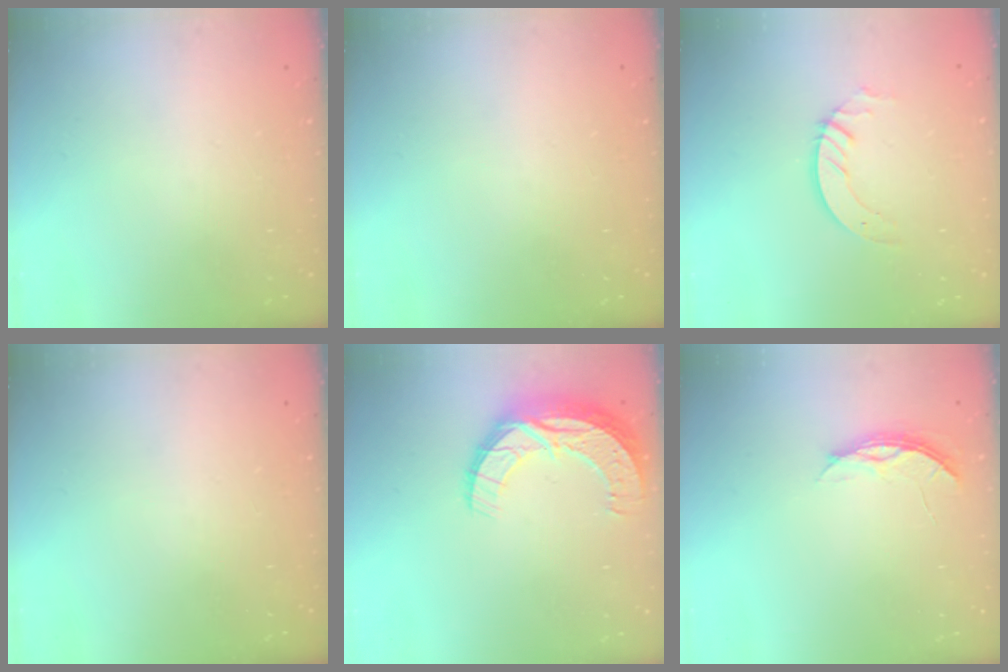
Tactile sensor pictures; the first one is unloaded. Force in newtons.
{"total": 0.0}
{"total": 2.8, "press": 2.8, "slide": 0.2}
{"total": 0.0}
{"total": 12.5, "press": 12.5, "slide": 0.7}
{"total": 3.9, "press": 3.9, "slide": 0.4}